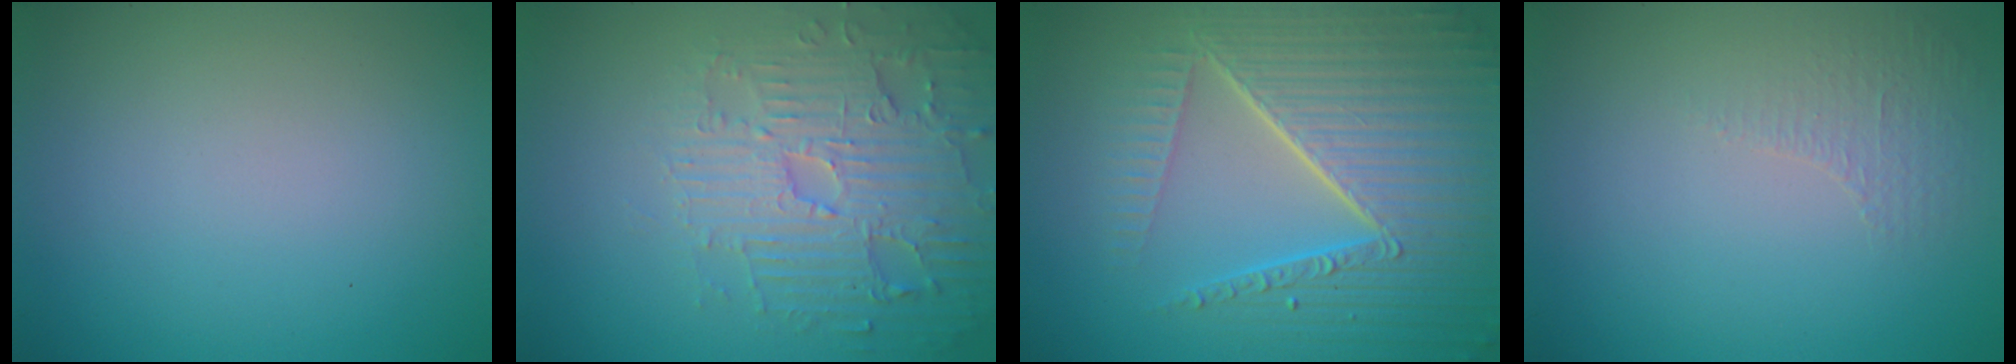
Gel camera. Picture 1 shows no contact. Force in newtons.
{"total": 4.8, "press": 4.7, "slide": 0.6}
{"total": 8.6, "press": 6.0, "slide": 6.2}
{"total": 0.9, "press": 0.5, "slide": 0.8}